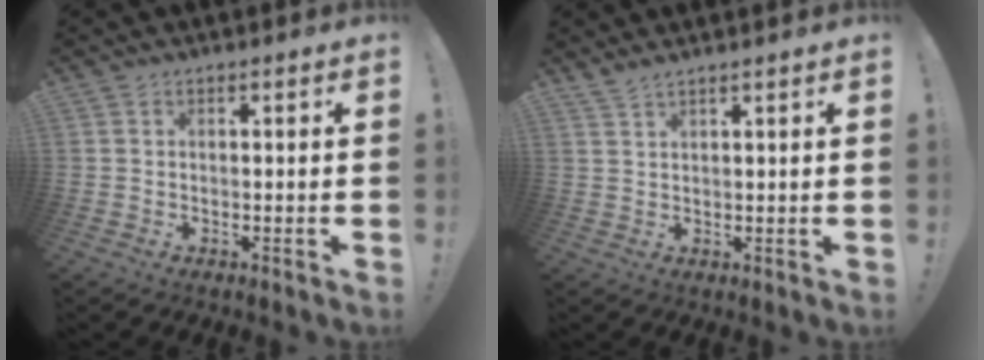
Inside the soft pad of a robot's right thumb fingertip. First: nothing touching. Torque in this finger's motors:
{"motor_torque": [0.00, -0.01, -0.10, 0.18, 0.00]}